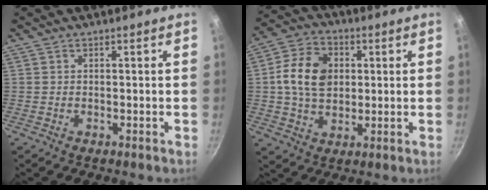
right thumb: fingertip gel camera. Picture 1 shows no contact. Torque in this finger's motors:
{"motor_torque": [2.36, 2.65, 1.61, -0.72, 0.31]}